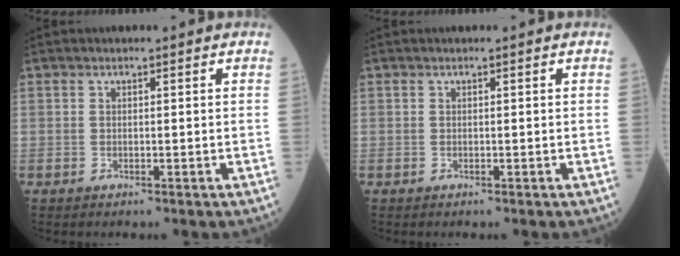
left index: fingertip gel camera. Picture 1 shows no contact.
{"total": 0.0}